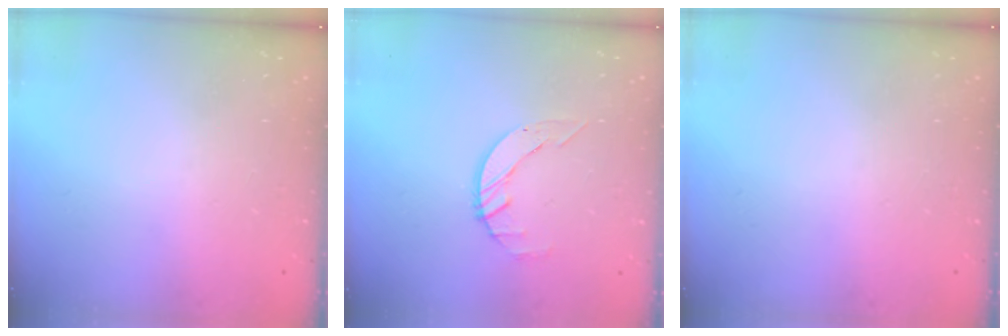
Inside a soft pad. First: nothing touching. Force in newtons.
{"total": 2.4, "press": 2.4, "slide": 0.1}
{"total": 0.0}